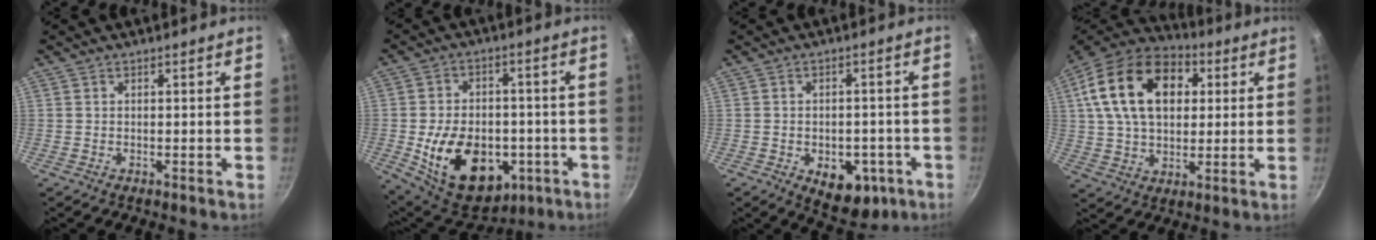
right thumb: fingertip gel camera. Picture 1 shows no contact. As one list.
[{"total": 20.4, "force": [-5.0, 14.0, 13.9], "torque": [-0.200, 0.018, -0.056]}, {"total": 10.6, "force": [-3.9, 6.9, 7.2], "torque": [-0.054, 0.007, -0.038]}, {"total": 21.7, "force": [5.9, 14.3, 15.2], "torque": [-0.248, 0.011, 0.091]}]